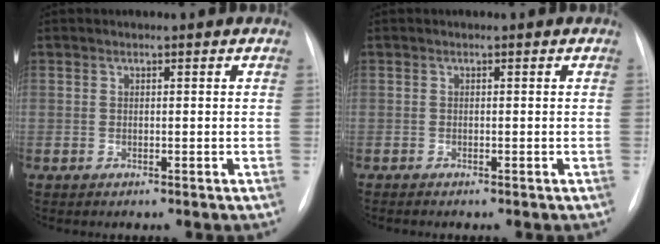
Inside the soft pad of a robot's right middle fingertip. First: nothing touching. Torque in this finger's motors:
{"motor_torque": [0.37, -0.57, 0.05, 0.02]}